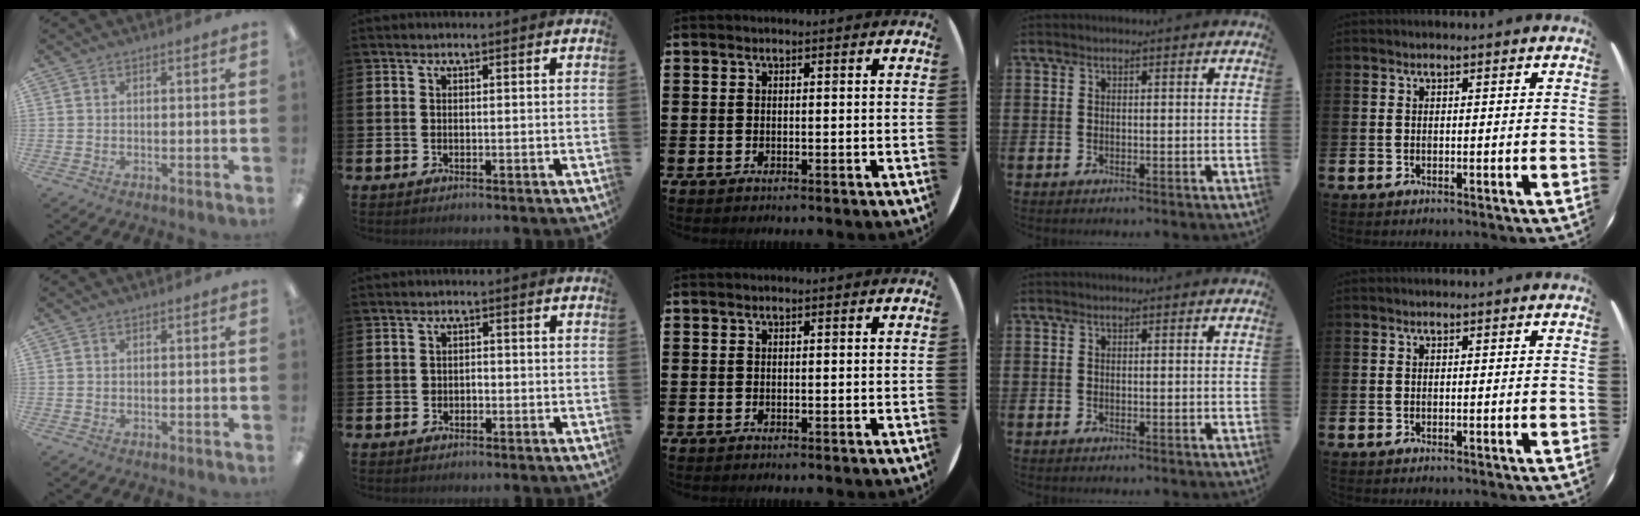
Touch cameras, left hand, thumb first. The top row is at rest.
{"thumb": {"total": 0.6, "force": [0.4, 0.4, 0.0], "torque": [-0.001, 0.003, 0.006]}, "index": {"total": 1.3, "force": [-0.3, 1.1, 0.6], "torque": [-0.001, 0.000, -0.011]}}